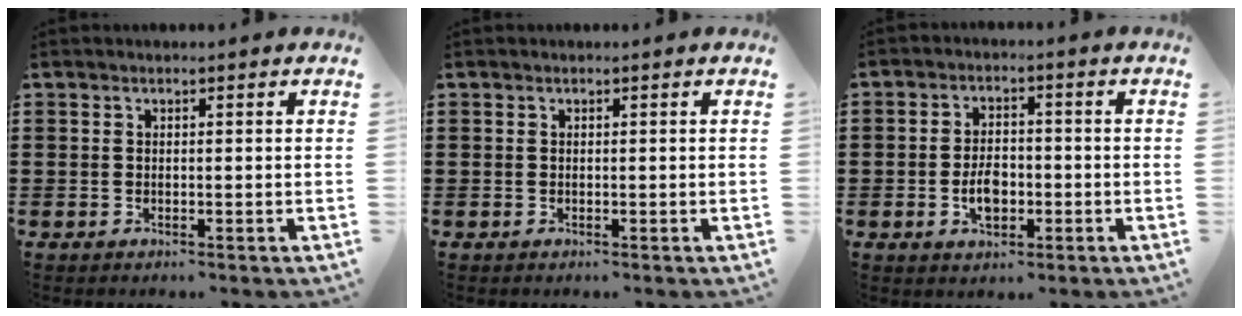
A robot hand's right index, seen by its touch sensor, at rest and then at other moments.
{"total": 0.0}
{"total": 4.7, "force": [-1.3, 2.8, 3.5], "torque": [-0.071, -0.002, -0.028]}